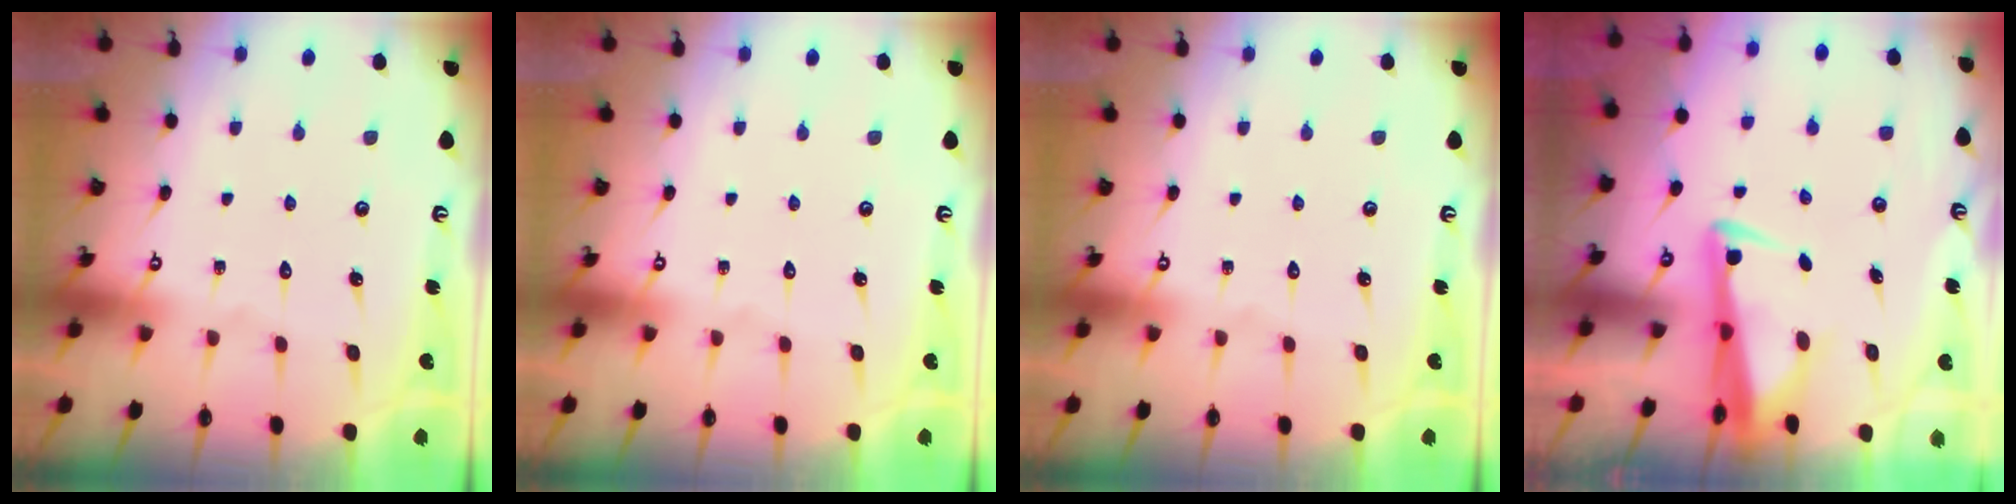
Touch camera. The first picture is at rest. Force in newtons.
{"total": 0.0}
{"total": 0.0}
{"total": 4.0, "press": 3.8, "slide": 1.2}